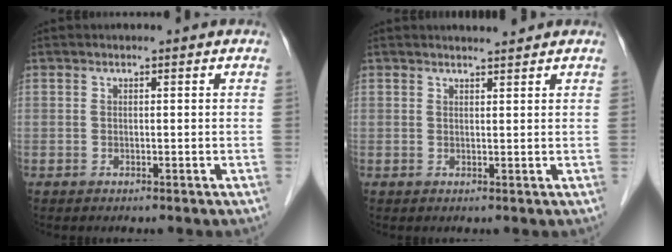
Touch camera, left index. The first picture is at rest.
{"total": 2.0, "force": [2.0, -0.1, 0.5], "torque": [-0.008, 0.002, 0.032]}